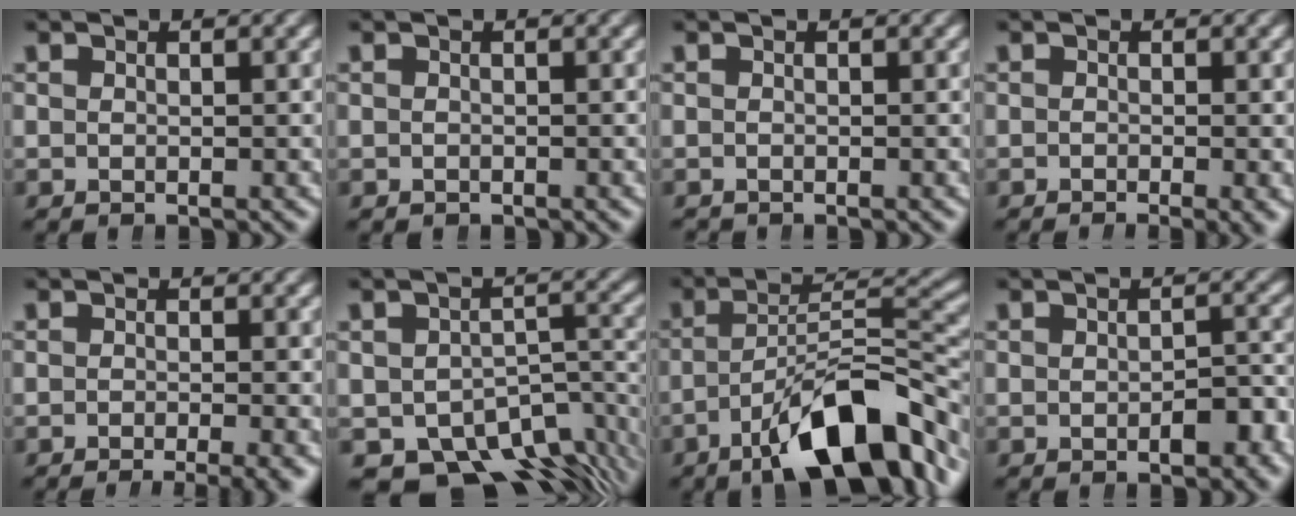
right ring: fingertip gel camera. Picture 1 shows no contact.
{"total": 0.7, "force": [-0.5, 0.2, -0.3], "torque": [0.007, -0.007, -0.005]}
{"total": 0.8, "force": [-0.6, -0.3, -0.3], "torque": [0.014, -0.004, -0.009]}
{"total": 1.5, "force": [-1.1, -0.4, 1.0], "torque": [-0.003, -0.002, -0.018]}
{"total": 3.6, "force": [-3.1, 0.2, 1.8], "torque": [-0.008, -0.005, -0.045]}
{"total": 13.2, "force": [-7.1, 8.4, 7.4], "torque": [-0.096, -0.048, -0.087]}
{"total": 10.6, "force": [-4.3, 3.3, 9.1], "torque": [-0.116, -0.008, -0.053]}
{"total": 2.4, "force": [-1.5, 1.1, 1.6], "torque": [-0.020, 0.005, -0.025]}